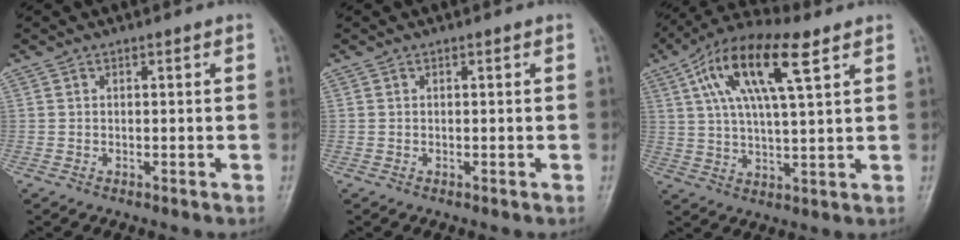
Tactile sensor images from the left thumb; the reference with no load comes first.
{"total": 0.0}
{"total": 15.4, "force": [6.6, 4.8, 13.0], "torque": [-0.242, 0.006, 0.114]}